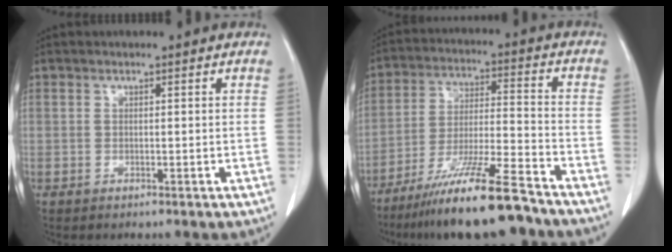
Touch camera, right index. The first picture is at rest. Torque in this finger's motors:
{"motor_torque": [1.09, -1.05, 0.70, 0.20]}